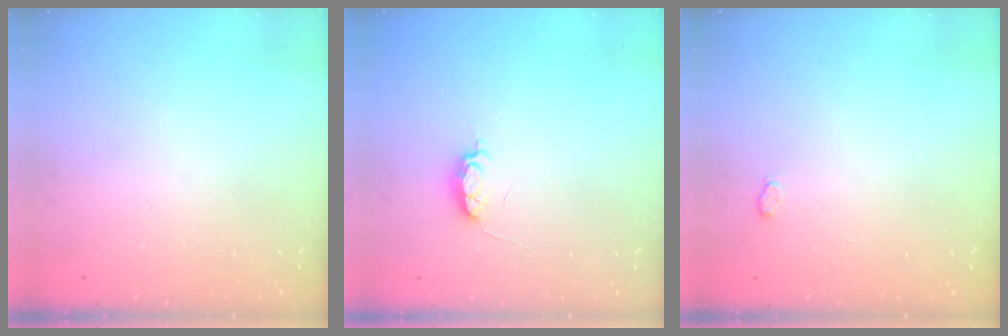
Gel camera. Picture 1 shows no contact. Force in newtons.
{"total": 4.9, "press": 4.9, "slide": 0.7}
{"total": 4.5, "press": 4.4, "slide": 0.9}